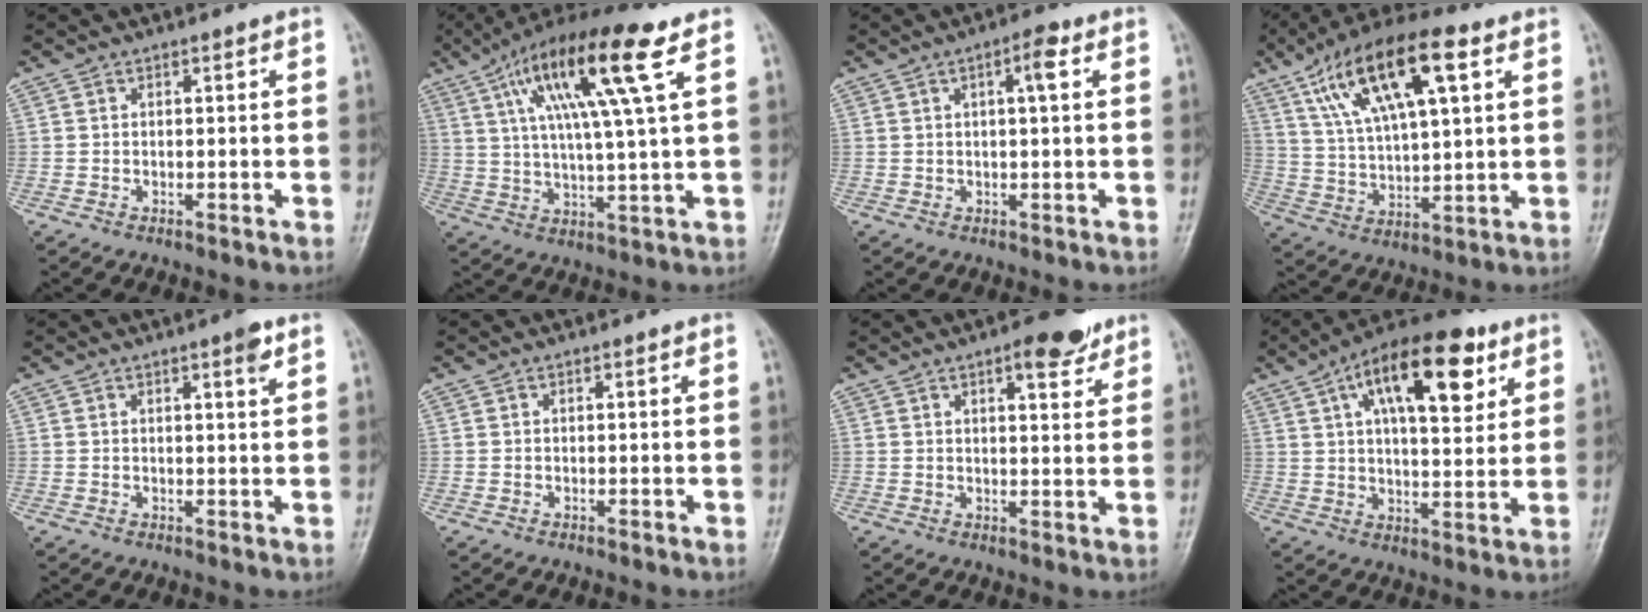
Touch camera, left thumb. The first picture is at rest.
{"total": 16.6, "force": [6.8, 1.7, 15.0], "torque": [-0.278, 0.000, 0.116]}
{"total": 3.6, "force": [1.2, 0.7, 3.3], "torque": [-0.053, 0.007, 0.016]}
{"total": 18.0, "force": [8.3, 6.4, 14.7], "torque": [-0.250, -0.003, 0.147]}
{"total": 2.4, "force": [1.4, 0.2, 1.9], "torque": [-0.028, -0.008, 0.020]}
{"total": 0.0}
{"total": 6.7, "force": [4.1, 2.4, 4.6], "torque": [-0.045, -0.019, 0.051]}
{"total": 18.0, "force": [8.1, 7.6, 14.2], "torque": [-0.198, -0.011, 0.122]}